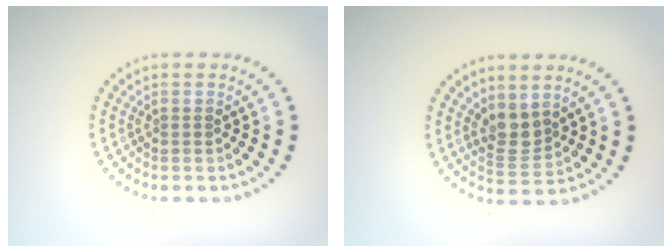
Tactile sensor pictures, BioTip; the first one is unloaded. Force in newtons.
{"total": 2.7, "press": 2.2, "slide": 1.5}